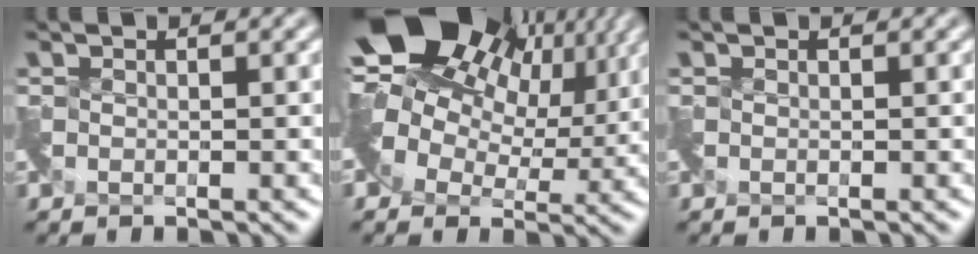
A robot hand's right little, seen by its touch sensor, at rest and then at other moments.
{"total": 13.9, "force": [5.7, 9.5, 8.4], "torque": [-0.138, 0.028, 0.089]}
{"total": 0.0}